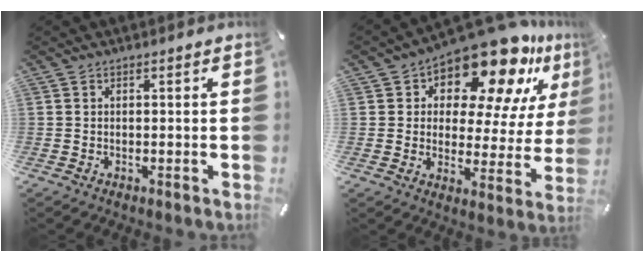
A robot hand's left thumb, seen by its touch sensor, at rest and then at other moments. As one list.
[{"total": 17.5, "force": [12.9, 7.3, 9.2], "torque": [-0.142, -0.103, 0.215]}]